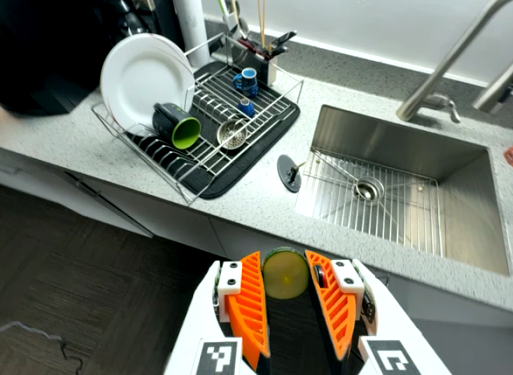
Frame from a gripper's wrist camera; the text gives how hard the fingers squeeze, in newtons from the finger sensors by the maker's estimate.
{"total": 7.1, "left": 7.0, "right": 7.1}